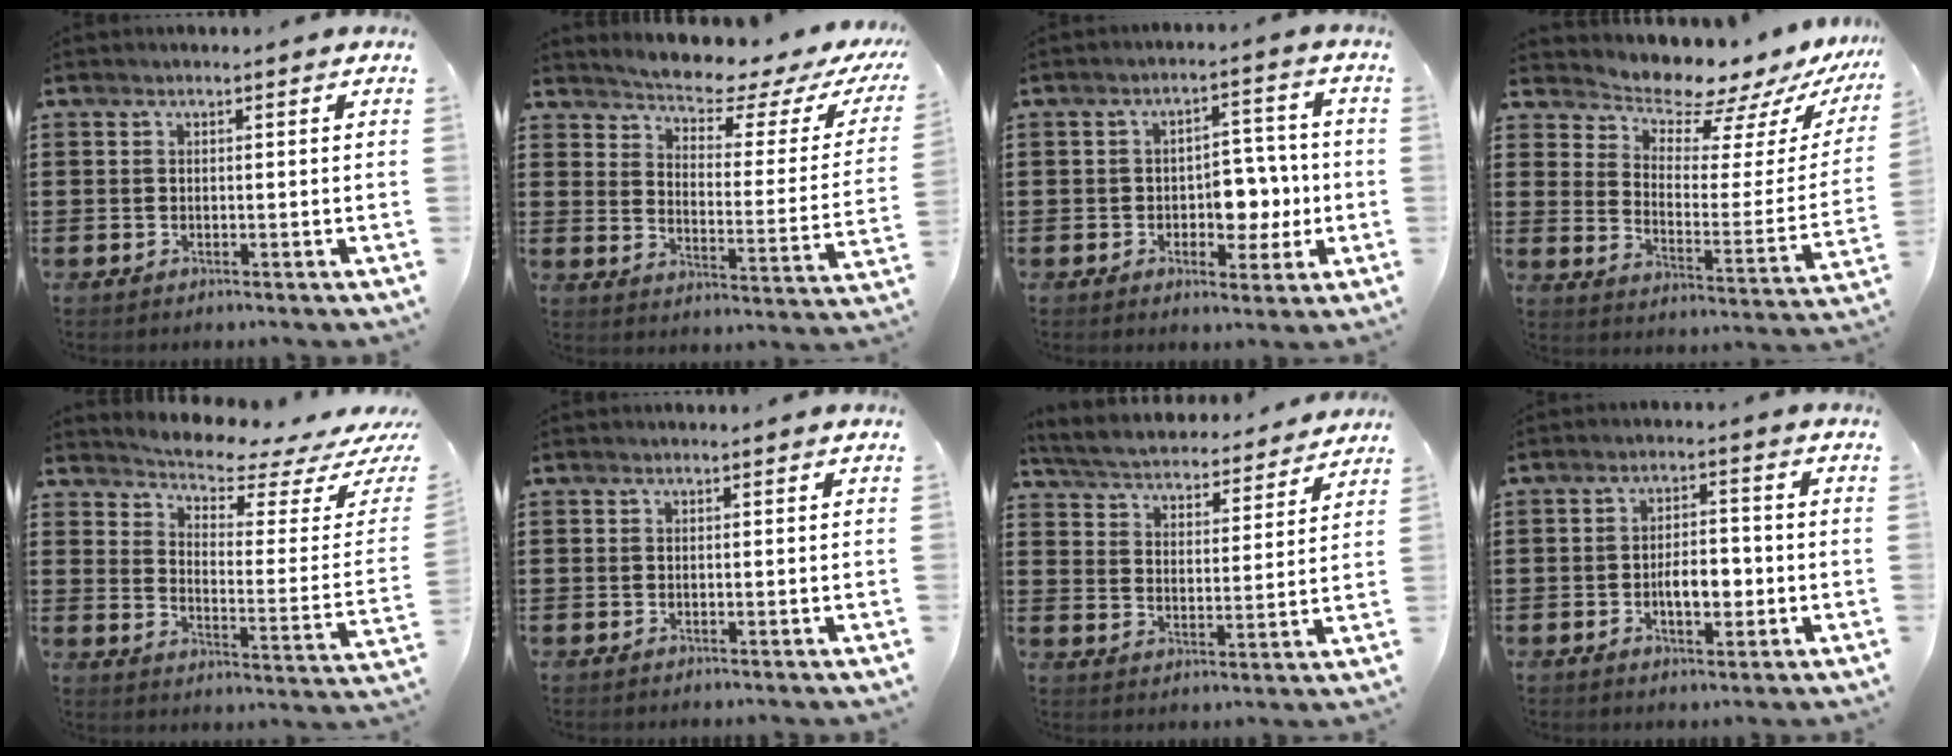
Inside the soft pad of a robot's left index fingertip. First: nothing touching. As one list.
[{"total": 3.8, "force": [3.5, 0.2, 1.5], "torque": [-0.044, -0.033, 0.049]}, {"total": 6.4, "force": [-1.3, 4.3, 4.5], "torque": [-0.072, 0.006, -0.027]}, {"total": 7.7, "force": [7.3, 1.6, 1.8], "torque": [-0.052, -0.067, 0.123]}, {"total": 4.2, "force": [4.0, 0.1, 1.4], "torque": [-0.046, -0.043, 0.059]}, {"total": 0.0}, {"total": 4.5, "force": [4.5, 0.0, 0.4], "torque": [-0.034, -0.035, 0.071]}, {"total": 5.1, "force": [-1.3, 2.6, 4.2], "torque": [-0.061, 0.001, -0.029]}]